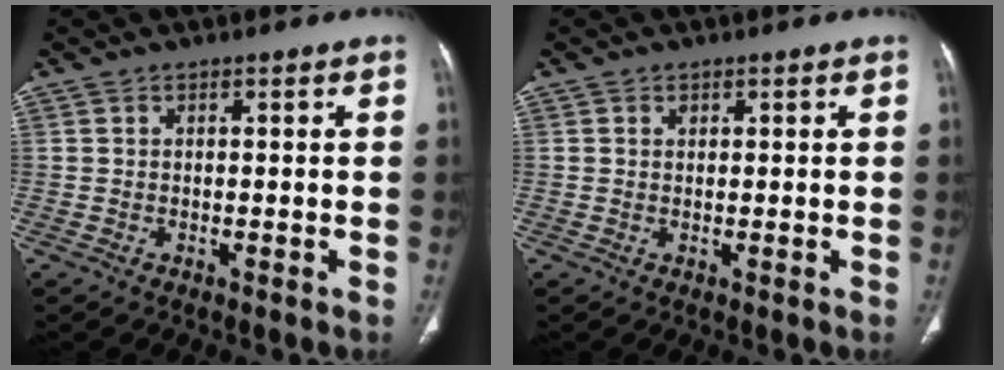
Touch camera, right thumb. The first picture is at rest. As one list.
[{"total": 0.8, "force": [0.4, 0.6, 0.3], "torque": [0.002, -0.002, 0.007]}]